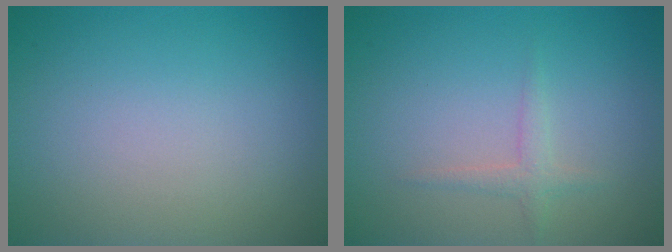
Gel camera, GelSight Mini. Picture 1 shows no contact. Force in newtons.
{"total": 1.3, "press": 1.3, "slide": 0.0}